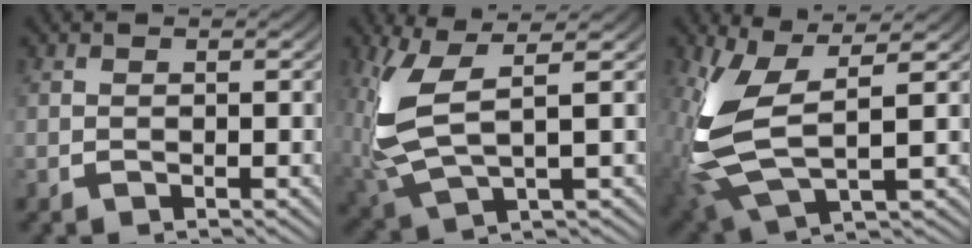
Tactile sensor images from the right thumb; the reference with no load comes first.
{"total": 9.0, "force": [1.1, 5.2, 7.2], "torque": [-0.183, -0.012, 0.033]}
{"total": 10.7, "force": [-0.1, 6.1, 8.7], "torque": [-0.218, -0.031, 0.020]}